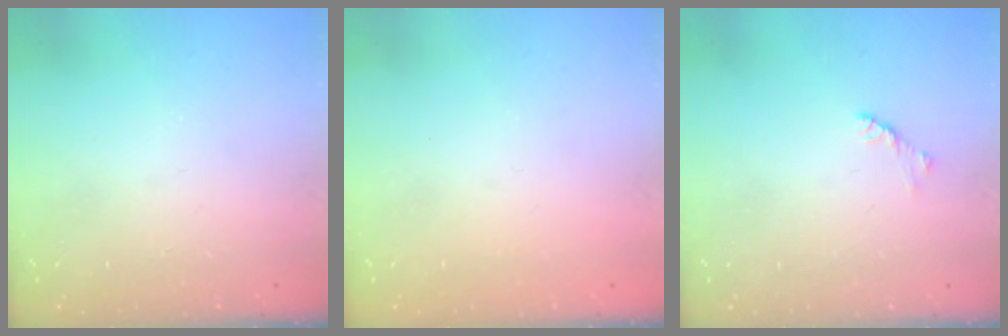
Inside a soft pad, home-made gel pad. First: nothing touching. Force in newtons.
{"total": 0.8, "press": 0.7, "slide": 0.3}
{"total": 1.7, "press": 1.6, "slide": 0.4}